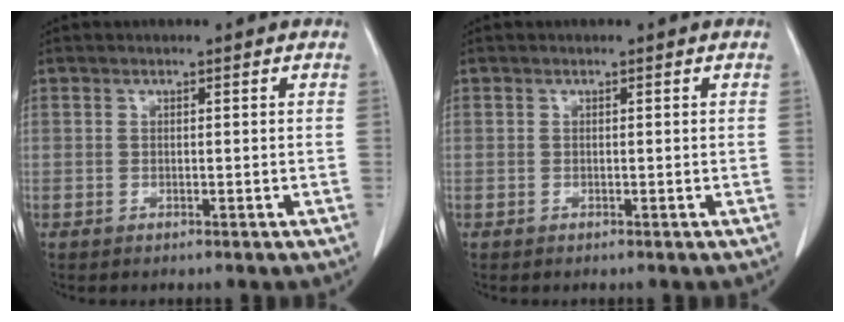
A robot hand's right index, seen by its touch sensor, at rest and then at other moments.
{"total": 0.0}